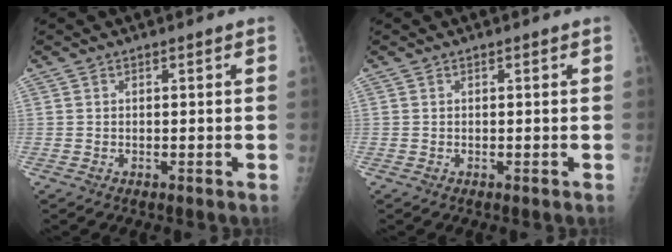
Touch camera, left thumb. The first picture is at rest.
{"total": 0.0}